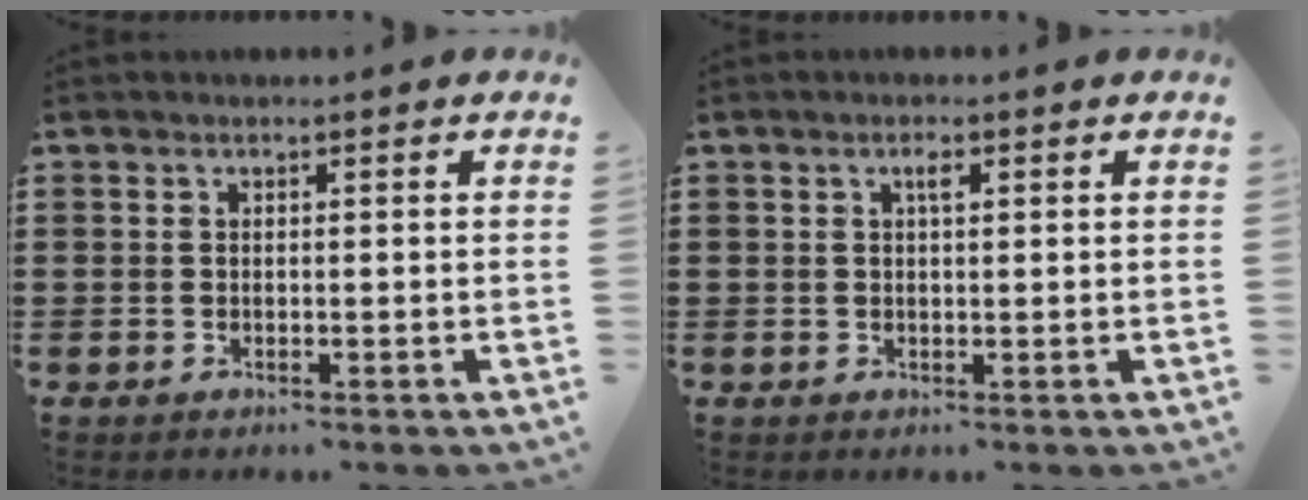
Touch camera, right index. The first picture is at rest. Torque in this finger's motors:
{"motor_torque": [0.08, -0.04, 0.01, 0.00]}